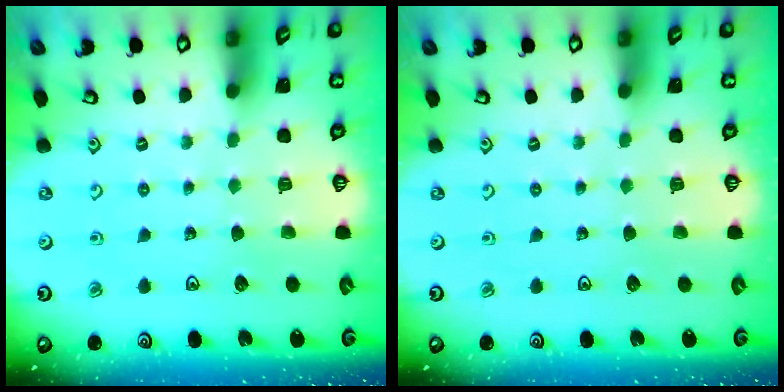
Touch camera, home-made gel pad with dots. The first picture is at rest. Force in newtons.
{"total": 0.0}